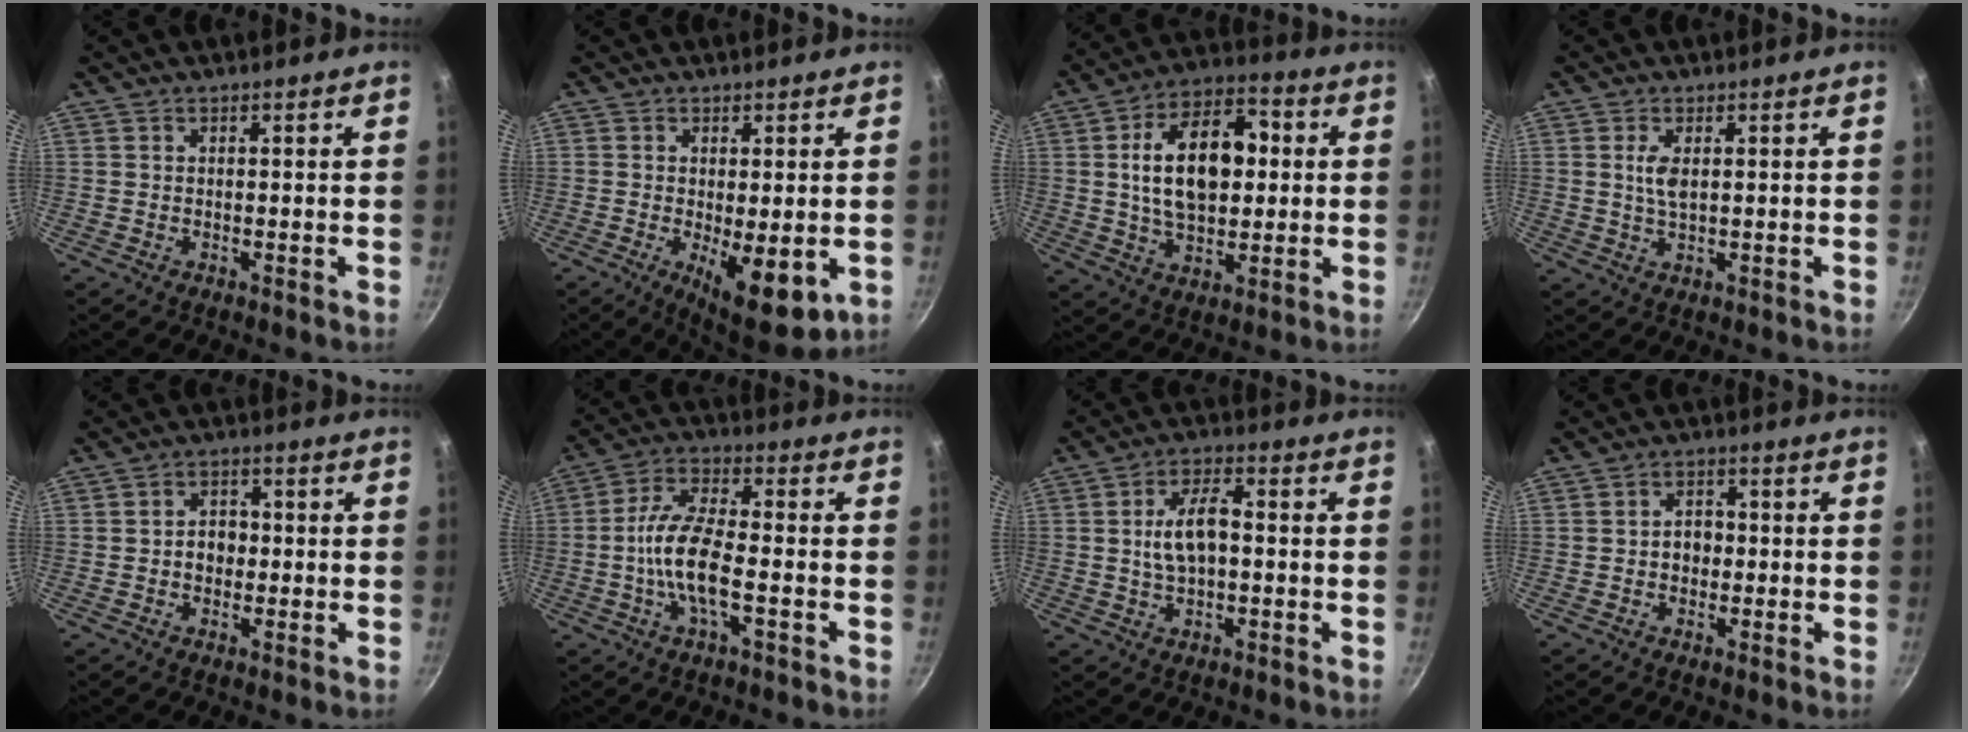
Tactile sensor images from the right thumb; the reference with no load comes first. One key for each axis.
{"total": 10.7, "fx": -2.8, "fy": 4.0, "fz": 9.5, "tx": -0.130, "ty": -0.022, "tz": -0.027}
{"total": 17.6, "fx": 2.2, "fy": 10.3, "fz": 14.1, "tx": -0.210, "ty": 0.014, "tz": 0.033}
{"total": 3.4, "fx": 0.7, "fy": 1.4, "fz": 3.0, "tx": -0.066, "ty": -0.004, "tz": 0.018}
{"total": 4.1, "fx": -0.4, "fy": 3.2, "fz": 2.5, "tx": -0.020, "ty": 0.012, "tz": -0.013}
{"total": 11.3, "fx": -2.3, "fy": 4.2, "fz": 10.2, "tx": -0.213, "ty": 0.029, "tz": -0.047}
{"total": 8.2, "fx": 0.2, "fy": 4.2, "fz": 7.1, "tx": -0.128, "ty": 0.016, "tz": 0.001}
{"total": 3.6, "fx": -0.4, "fy": 2.9, "fz": 2.2, "tx": -0.017, "ty": 0.012, "tz": -0.012}